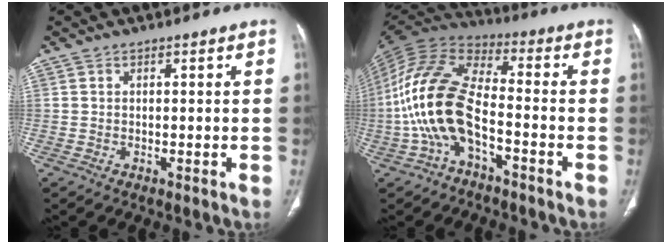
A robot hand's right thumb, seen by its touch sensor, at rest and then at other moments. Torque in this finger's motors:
{"motor_torque": [1.22, 1.08, 2.32, -0.44, 0.83]}